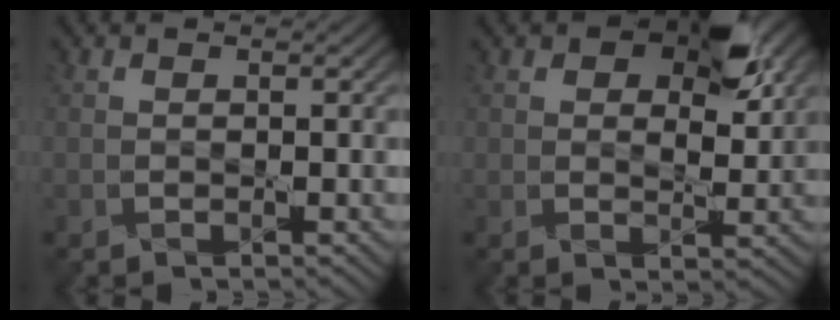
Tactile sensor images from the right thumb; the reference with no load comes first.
{"total": 8.5, "force": [4.2, 4.8, 5.7], "torque": [-0.083, -0.005, 0.065]}